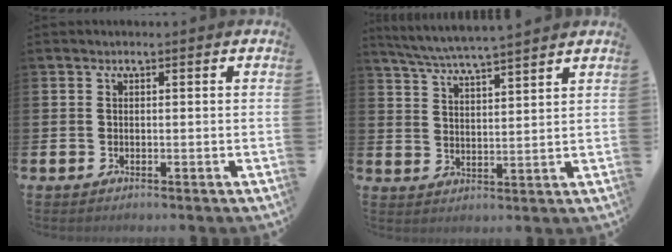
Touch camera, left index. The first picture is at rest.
{"total": 5.9, "force": [5.7, -0.3, 1.4], "torque": [-0.048, -0.032, 0.101]}